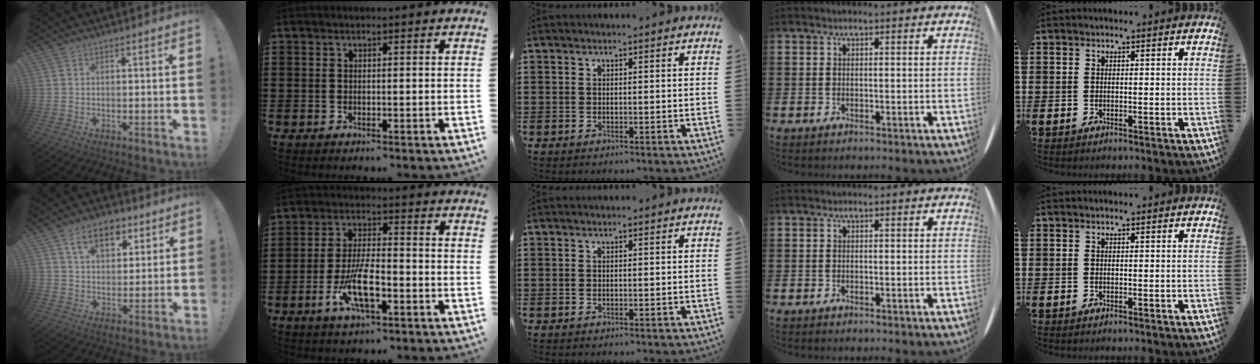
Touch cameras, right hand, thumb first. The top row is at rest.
{"thumb": {"total": 12.1, "force": [6.3, 7.3, 7.4], "torque": [-0.105, -0.019, 0.114]}, "index": {"total": 8.4, "force": [-3.2, 2.9, 7.3], "torque": [-0.156, -0.011, -0.060]}}